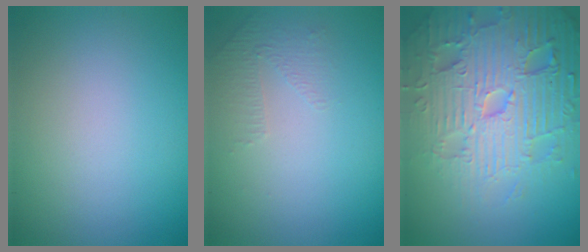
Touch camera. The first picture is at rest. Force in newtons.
{"total": 1.1, "press": 0.6, "slide": 1.0}
{"total": 7.9, "press": 7.7, "slide": 1.8}